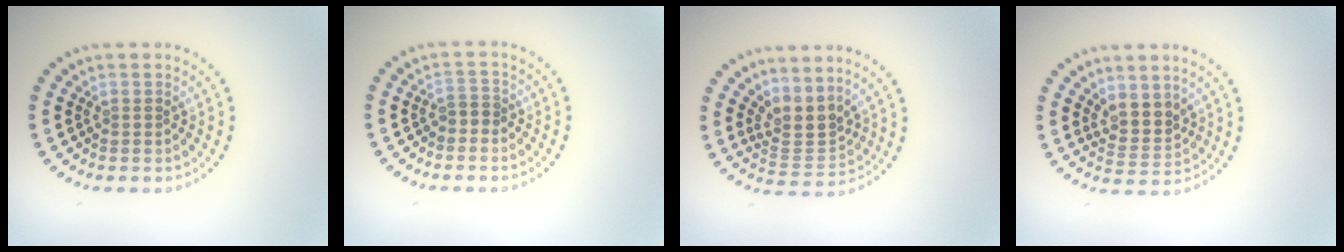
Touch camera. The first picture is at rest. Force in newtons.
{"total": 1.2, "press": 1.0, "slide": 0.6}
{"total": 3.1, "press": 2.2, "slide": 2.2}
{"total": 2.5, "press": 1.9, "slide": 1.5}